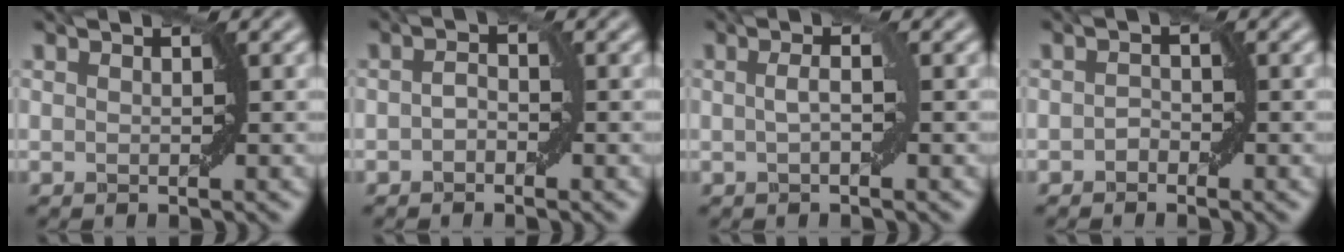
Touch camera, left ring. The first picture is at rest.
{"total": 1.1, "force": [-0.5, 0.6, 0.8], "torque": [-0.013, 0.004, -0.010]}
{"total": 1.5, "force": [0.1, 0.2, 1.5], "torque": [-0.030, 0.006, 0.000]}
{"total": 0.9, "force": [-0.5, 0.6, 0.4], "torque": [-0.007, 0.002, -0.011]}